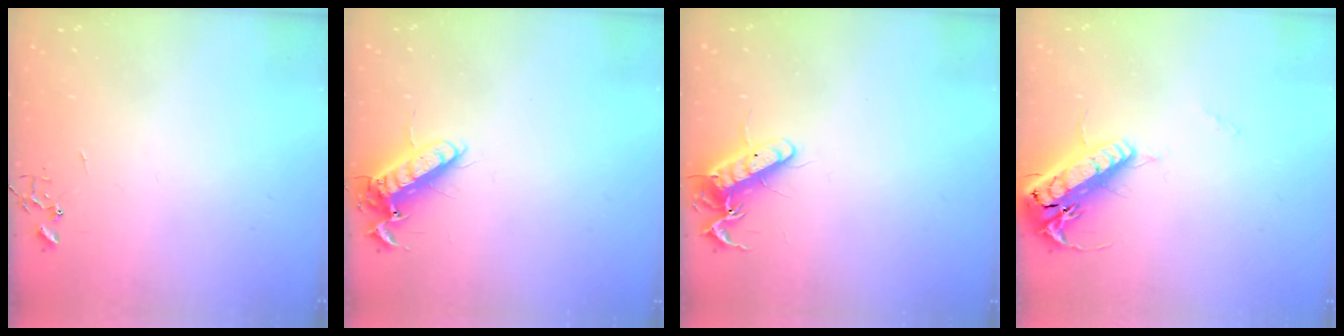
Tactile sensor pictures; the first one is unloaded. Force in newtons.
{"total": 12.7, "press": 12.5, "slide": 2.1}
{"total": 13.7, "press": 13.6, "slide": 1.5}
{"total": 19.2, "press": 18.9, "slide": 3.3}